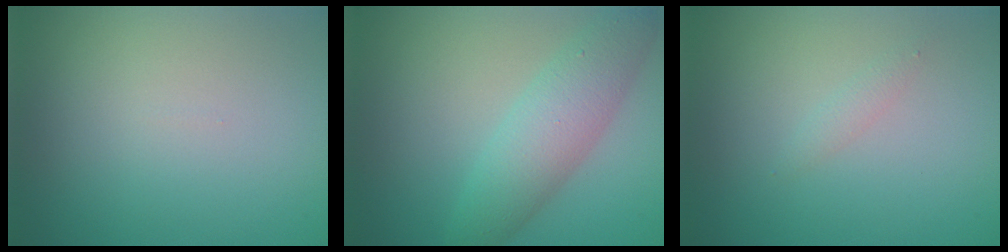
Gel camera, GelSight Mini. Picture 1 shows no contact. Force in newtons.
{"total": 4.8, "press": 4.8, "slide": 0.0}
{"total": 0.8, "press": 0.8, "slide": 0.1}